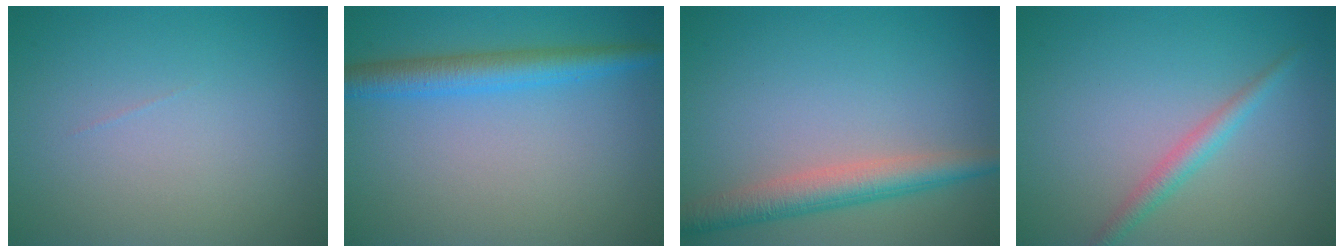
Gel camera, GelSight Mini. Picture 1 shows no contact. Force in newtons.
{"total": 3.7, "press": 3.7, "slide": 0.1}
{"total": 4.1, "press": 4.1, "slide": 0.1}
{"total": 2.0, "press": 2.0, "slide": 0.1}